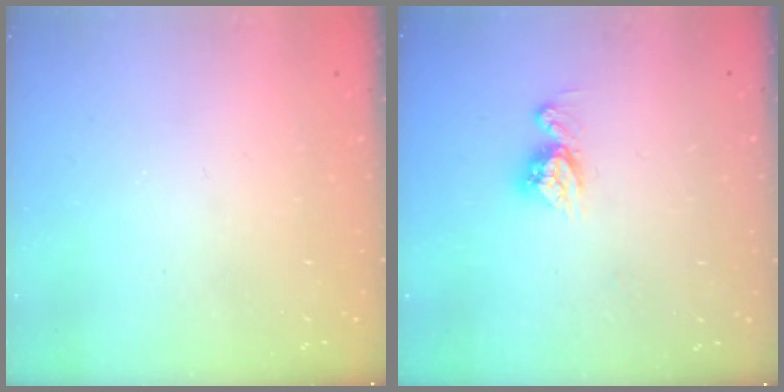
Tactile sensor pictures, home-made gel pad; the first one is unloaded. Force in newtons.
{"total": 8.4, "press": 8.4, "slide": 0.7}